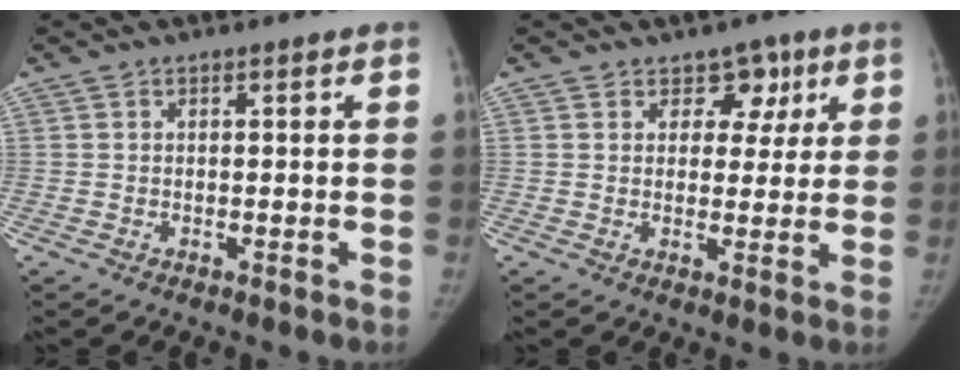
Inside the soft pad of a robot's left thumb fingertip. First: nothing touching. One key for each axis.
{"total": 5.1, "fx": 2.7, "fy": 3.9, "fz": 1.9, "tx": 0.012, "ty": -0.009, "tz": 0.034}